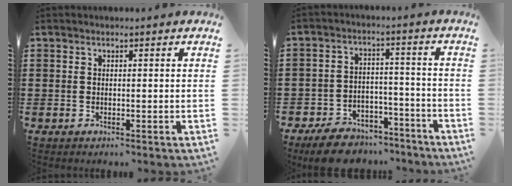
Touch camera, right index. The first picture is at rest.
{"total": 7.4, "force": [-6.7, 2.5, 1.9], "torque": [-0.037, 0.027, -0.127]}